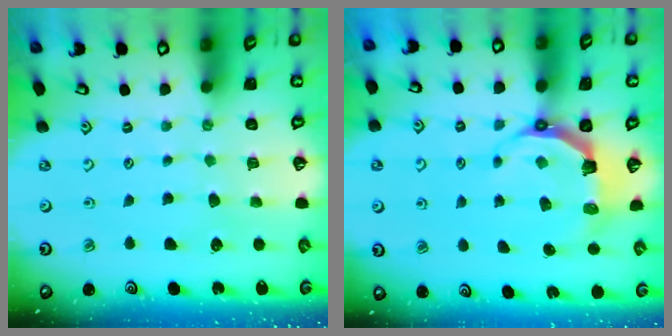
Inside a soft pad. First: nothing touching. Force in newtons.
{"total": 6.0, "press": 4.3, "slide": 4.2}